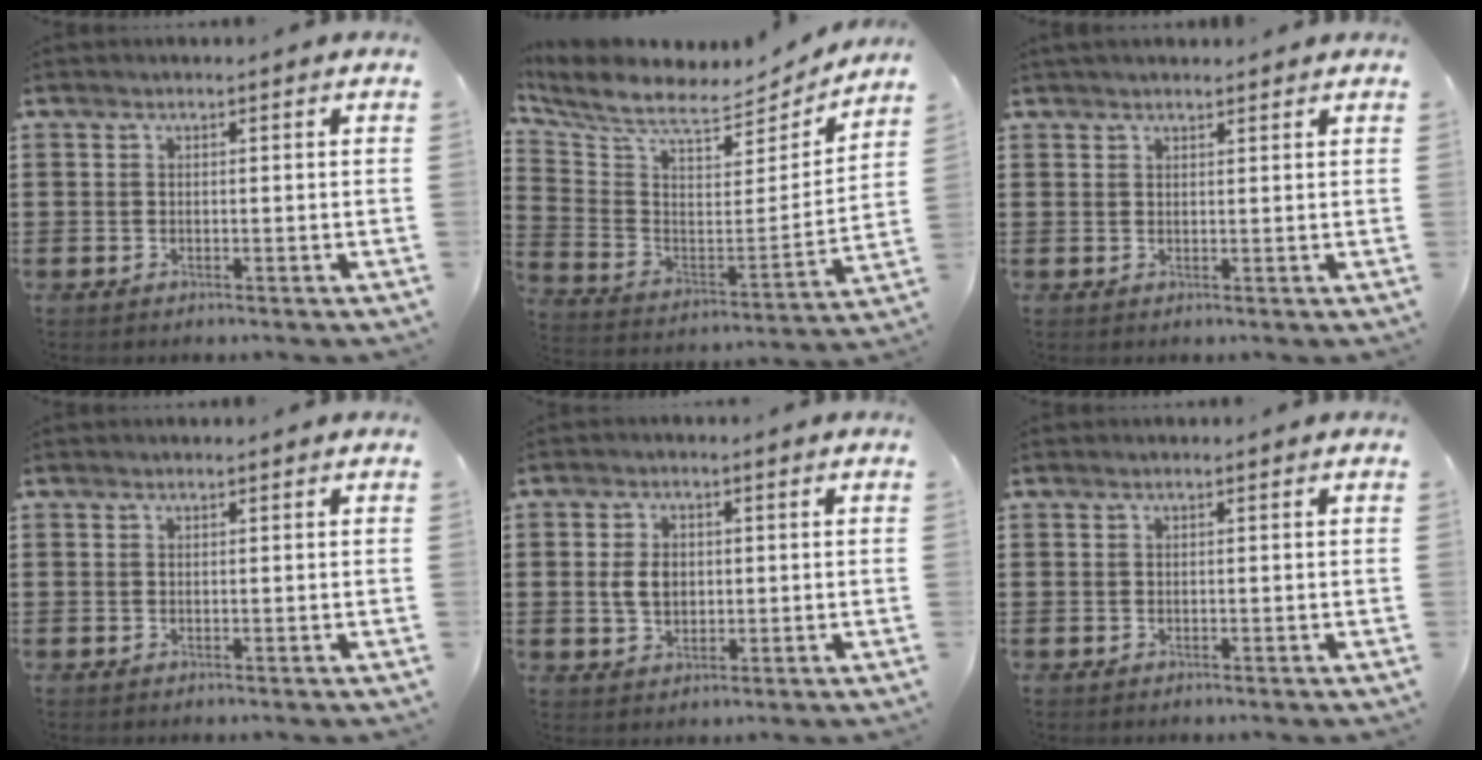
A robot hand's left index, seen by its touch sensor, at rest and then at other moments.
{"total": 8.3, "force": [7.2, 1.6, 3.8], "torque": [-0.108, -0.058, 0.122]}
{"total": 1.4, "force": [1.3, 0.3, 0.5], "torque": [-0.011, 0.002, 0.026]}
{"total": 0.0}
{"total": 4.2, "force": [0.4, 2.9, 2.9], "torque": [-0.070, 0.008, 0.003]}
{"total": 0.0}